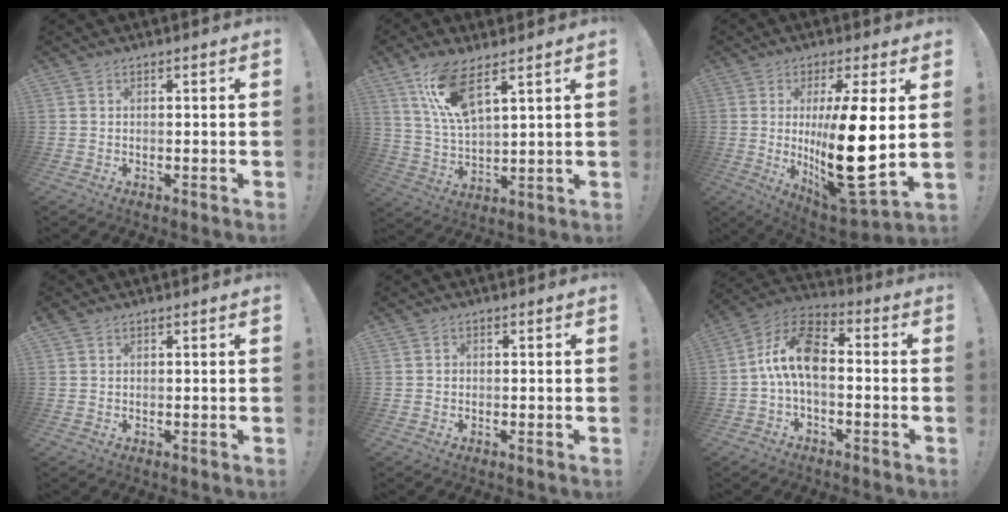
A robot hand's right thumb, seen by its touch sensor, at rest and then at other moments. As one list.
[{"total": 12.0, "force": [7.4, 3.6, 8.7], "torque": [-0.178, -0.029, 0.133]}, {"total": 20.6, "force": [1.5, 6.1, 19.7], "torque": [-0.329, -0.033, 0.025]}, {"total": 0.9, "force": [0.6, 0.5, 0.4], "torque": [-0.002, -0.001, 0.010]}, {"total": 0.8, "force": [-0.2, 0.8, 0.0], "torque": [-0.005, 0.006, -0.003]}, {"total": 12.0, "force": [-0.5, 6.6, 10.0], "torque": [-0.190, 0.012, -0.008]}]